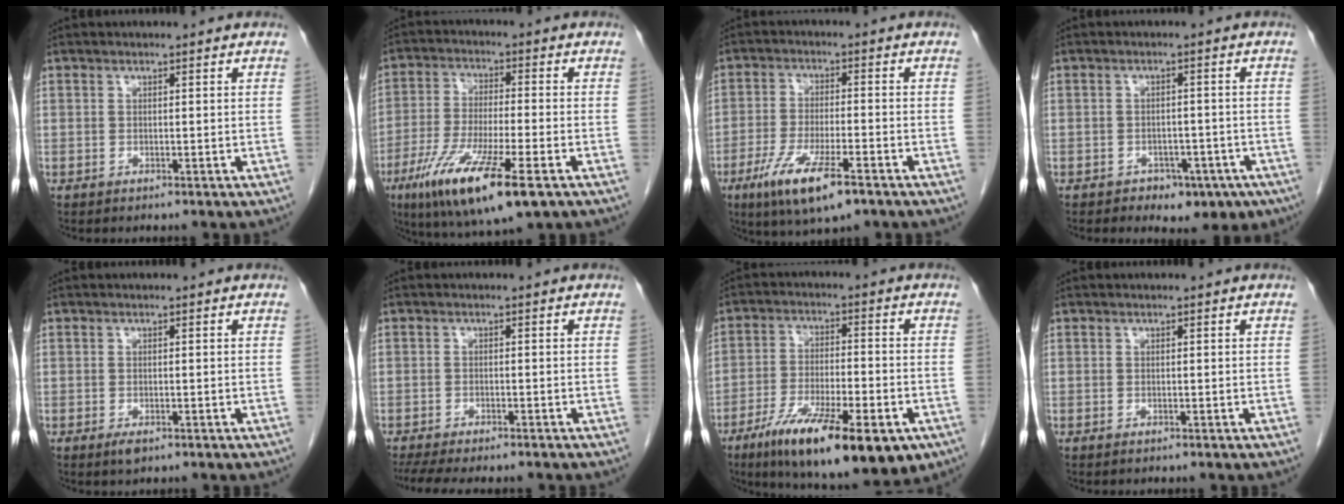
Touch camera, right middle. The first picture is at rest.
{"total": 15.1, "force": [-7.8, 2.0, 12.8], "torque": [-0.241, -0.038, -0.132]}
{"total": 10.4, "force": [-5.9, 2.1, 8.4], "torque": [-0.159, -0.023, -0.097]}
{"total": 6.6, "force": [-4.1, 4.5, 2.7], "torque": [-0.019, 0.012, -0.049]}
{"total": 1.4, "force": [-0.8, 0.6, 1.1], "torque": [-0.018, -0.001, -0.009]}
{"total": 9.7, "force": [-8.2, 2.1, 4.8], "torque": [-0.074, -0.006, -0.119]}
{"total": 18.2, "force": [-10.6, 4.5, 14.2], "torque": [-0.205, -0.028, -0.169]}
{"total": 0.0}